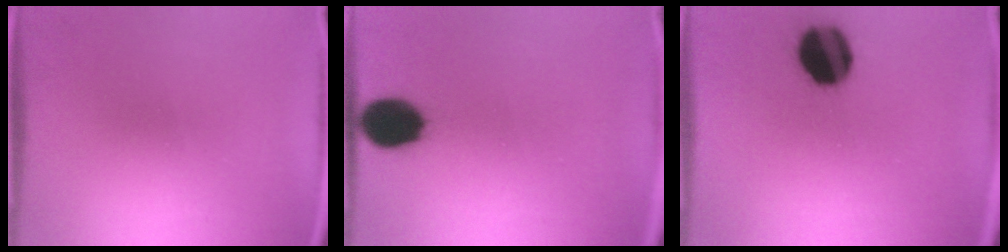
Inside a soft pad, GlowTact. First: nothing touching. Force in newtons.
{"total": 11.2}
{"total": 15.7}